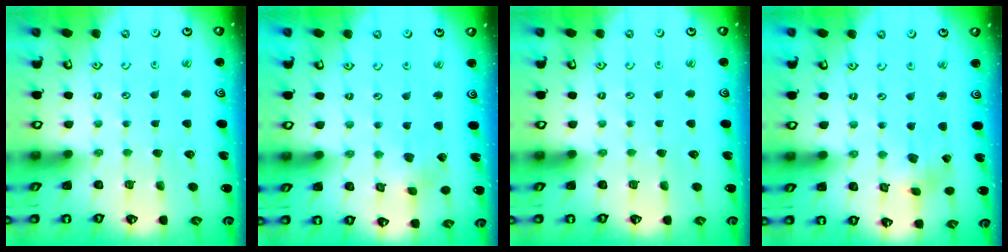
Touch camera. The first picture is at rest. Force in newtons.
{"total": 2.9, "press": 2.8, "slide": 0.7}
{"total": 0.0}
{"total": 2.6, "press": 2.5, "slide": 0.5}